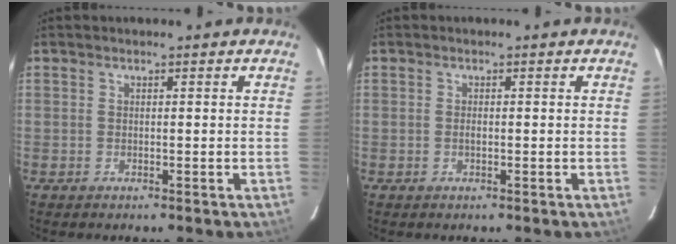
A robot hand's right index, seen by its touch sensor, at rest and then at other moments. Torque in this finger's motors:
{"motor_torque": [0.21, -0.05, 0.16, 0.00]}